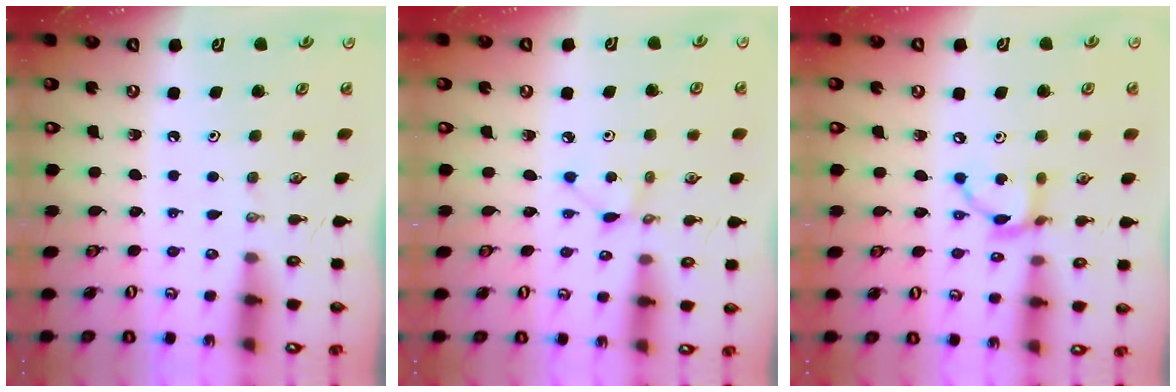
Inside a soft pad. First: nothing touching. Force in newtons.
{"total": 2.9, "press": 2.9, "slide": 0.3}
{"total": 10.2, "press": 10.2, "slide": 0.9}